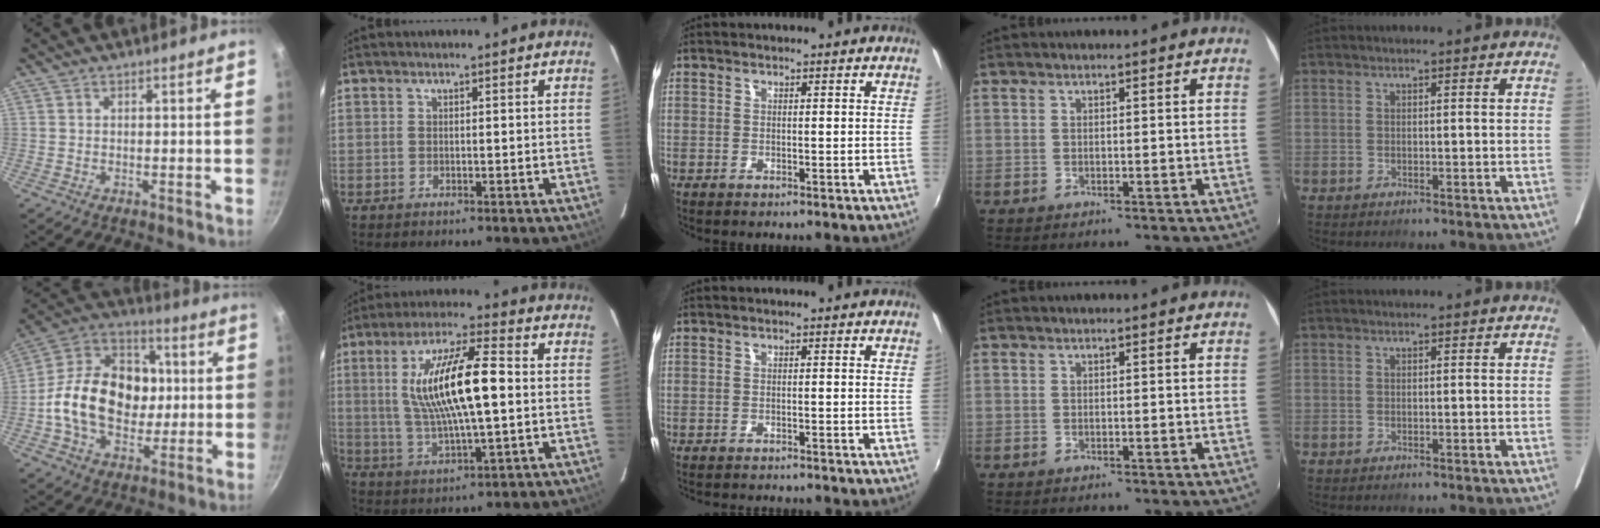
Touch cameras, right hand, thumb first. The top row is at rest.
{"thumb": {"total": 21.9, "force": [-0.6, 16.2, 14.7], "torque": [-0.213, 0.032, -0.024]}, "index": {"total": 16.4, "force": [1.4, 4.1, 15.9], "torque": [-0.297, 0.008, 0.033]}, "middle": {"total": 3.4, "force": [-3.2, 0.4, 1.0], "torque": [-0.028, -0.014, -0.050]}}